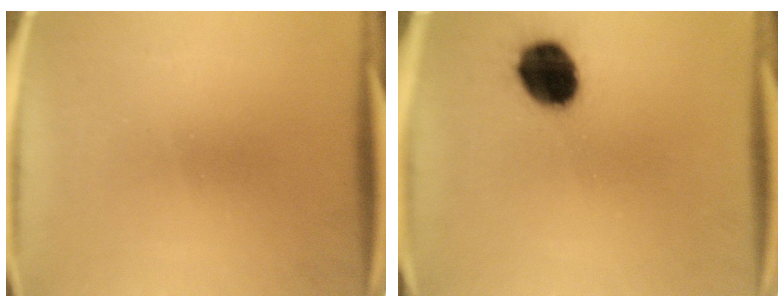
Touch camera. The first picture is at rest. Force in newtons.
{"total": 13.0}